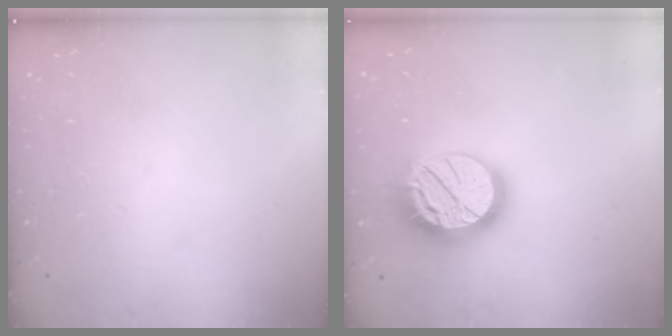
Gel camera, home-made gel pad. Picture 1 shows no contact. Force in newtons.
{"total": 18.4, "press": 18.3, "slide": 1.4}